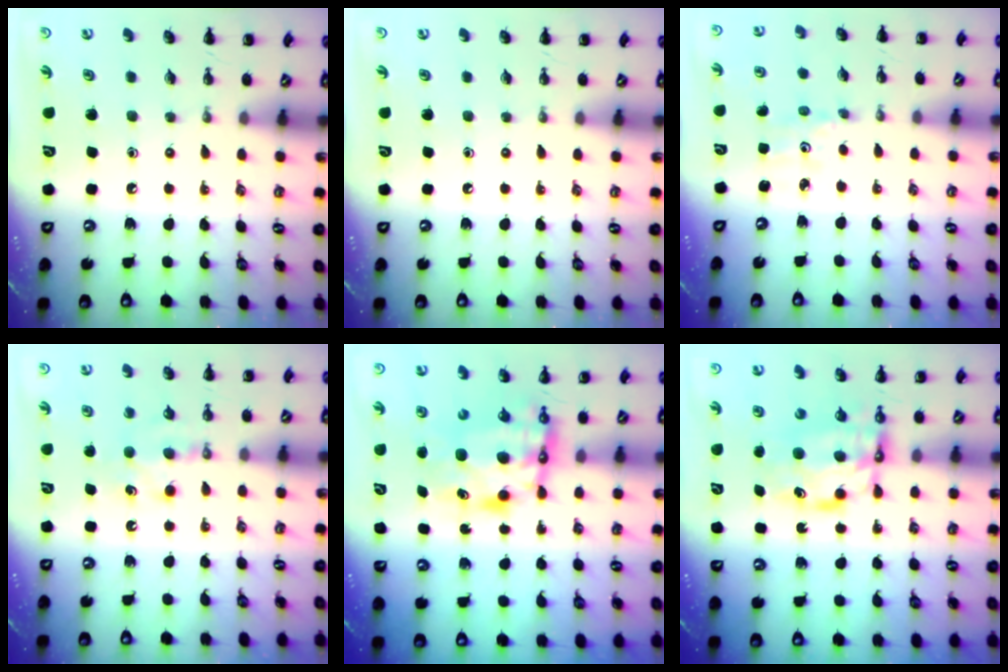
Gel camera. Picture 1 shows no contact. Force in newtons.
{"total": 0.0}
{"total": 0.9, "press": 0.8, "slide": 0.4}
{"total": 5.5, "press": 5.3, "slide": 1.6}
{"total": 6.5, "press": 6.2, "slide": 1.9}
{"total": 6.5, "press": 6.4, "slide": 0.9}